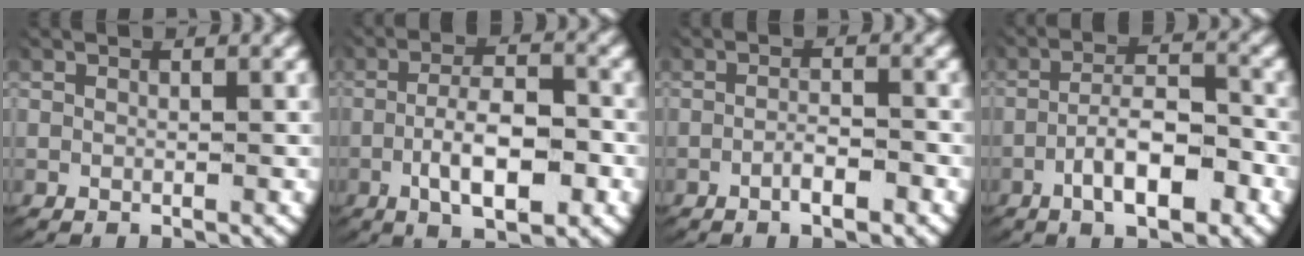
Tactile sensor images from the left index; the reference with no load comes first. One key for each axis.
{"total": 6.5, "fx": -2.2, "fy": 2.6, "fz": 5.6, "tx": -0.088, "ty": -0.005, "tz": -0.034}
{"total": 2.4, "fx": -1.5, "fy": 0.6, "fz": 1.7, "tx": -0.030, "ty": -0.003, "tz": -0.028}
{"total": 6.0, "fx": -2.9, "fy": 2.2, "fz": 4.7, "tx": -0.077, "ty": -0.004, "tz": -0.045}